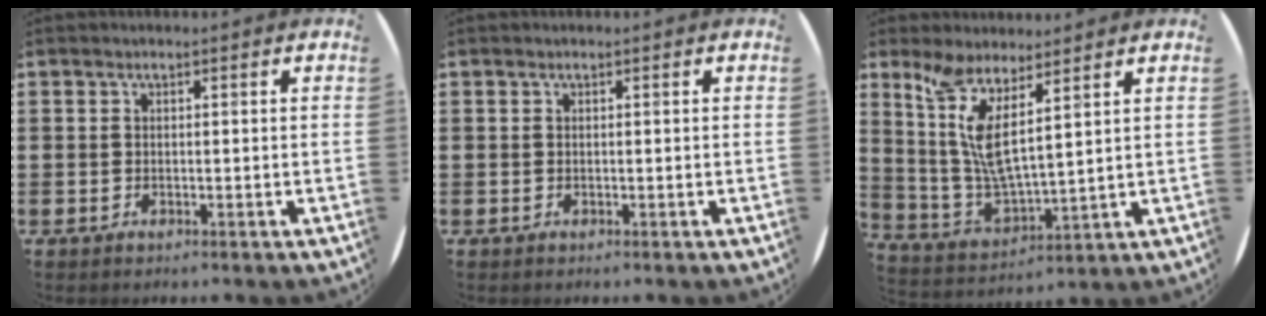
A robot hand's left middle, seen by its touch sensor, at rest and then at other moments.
{"total": 0.0}
{"total": 6.8, "force": [4.3, 1.0, 5.1], "torque": [-0.123, -0.035, 0.072]}